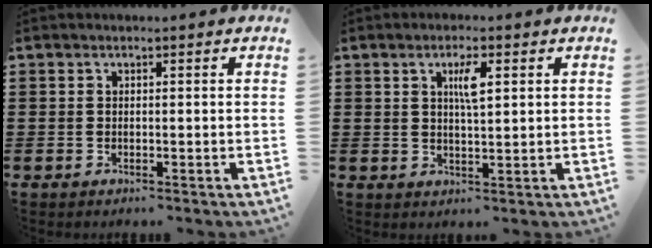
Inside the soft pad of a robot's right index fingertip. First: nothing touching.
{"total": 3.6, "force": [1.2, 0.8, 3.3], "torque": [-0.060, 0.005, 0.015]}